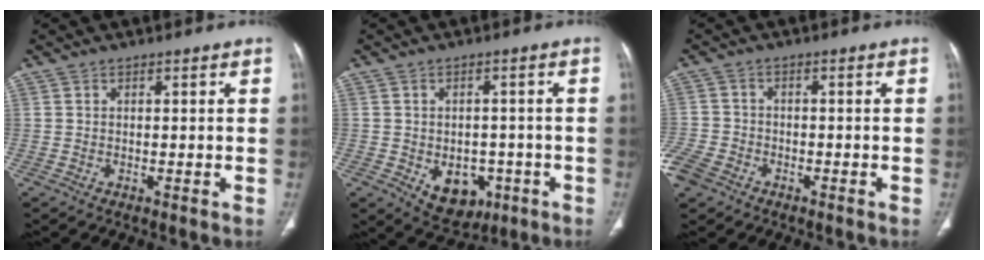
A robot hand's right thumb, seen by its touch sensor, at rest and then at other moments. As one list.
[{"total": 8.6, "force": [-2.9, 6.4, 5.0], "torque": [-0.039, 0.015, -0.025]}, {"total": 6.8, "force": [-4.0, 4.7, 2.7], "torque": [-0.072, 0.015, -0.078]}]